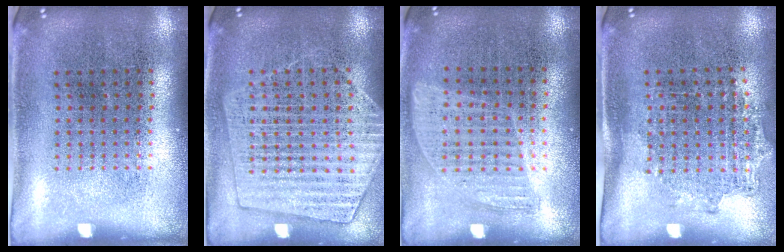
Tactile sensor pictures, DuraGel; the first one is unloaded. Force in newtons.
{"total": 1.4, "press": 1.4, "slide": 0.3}
{"total": 0.9, "press": 0.8, "slide": 0.4}
{"total": 1.4, "press": 1.1, "slide": 0.9}